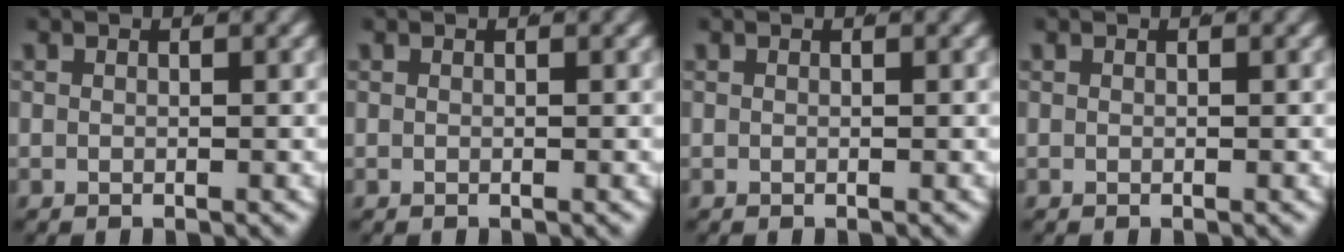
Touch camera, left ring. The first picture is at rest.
{"total": 0.0}
{"total": 0.0}
{"total": 0.0}